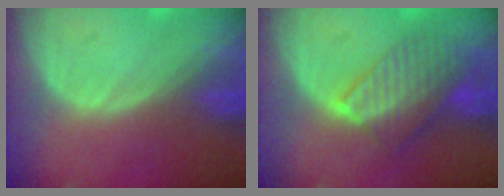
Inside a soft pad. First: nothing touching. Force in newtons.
{"total": 7.7, "press": 7.2, "slide": 2.8}